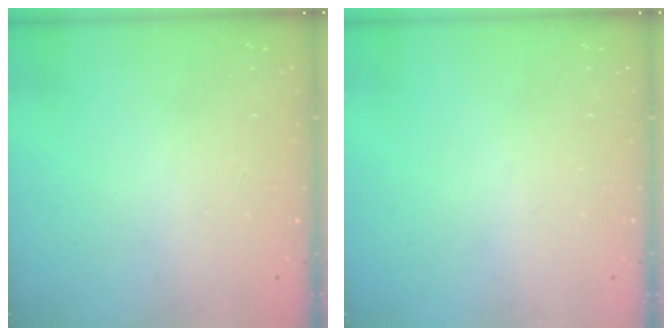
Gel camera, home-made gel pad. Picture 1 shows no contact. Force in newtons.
{"total": 0.0}